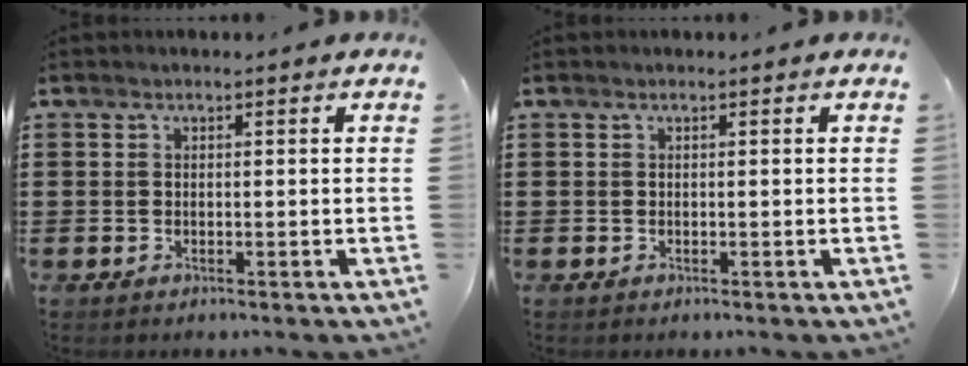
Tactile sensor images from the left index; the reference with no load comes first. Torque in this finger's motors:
{"motor_torque": [0.00, 0.01, 0.00, 0.00]}